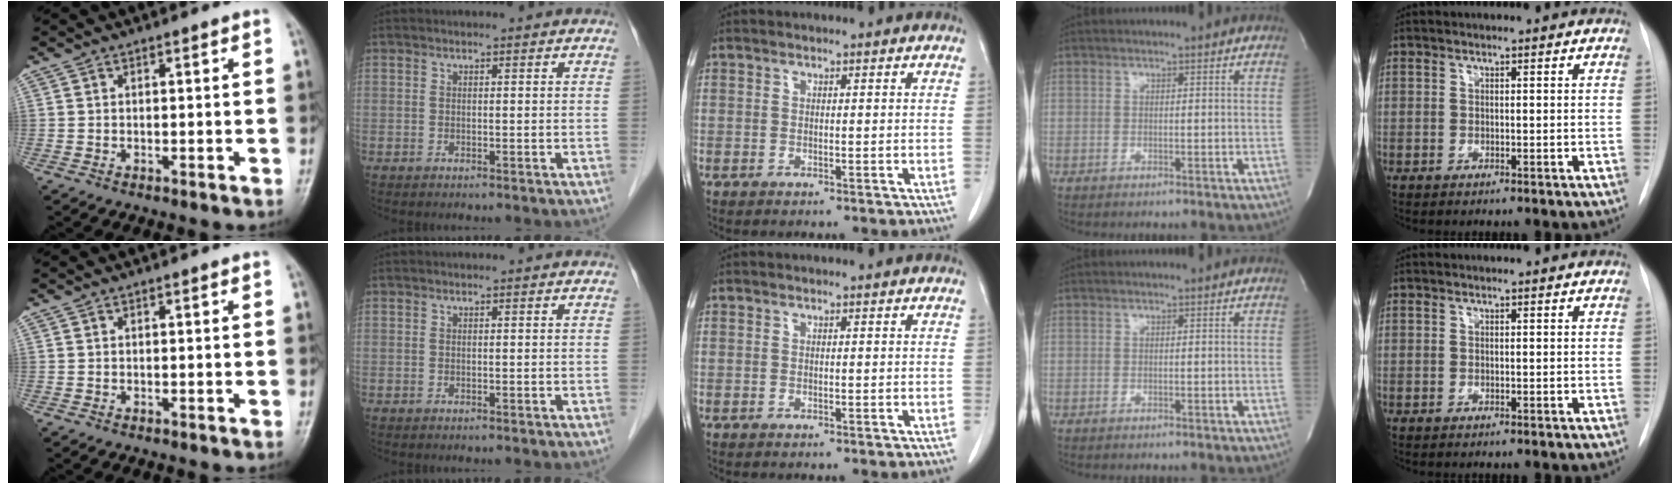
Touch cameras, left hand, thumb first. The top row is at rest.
{}